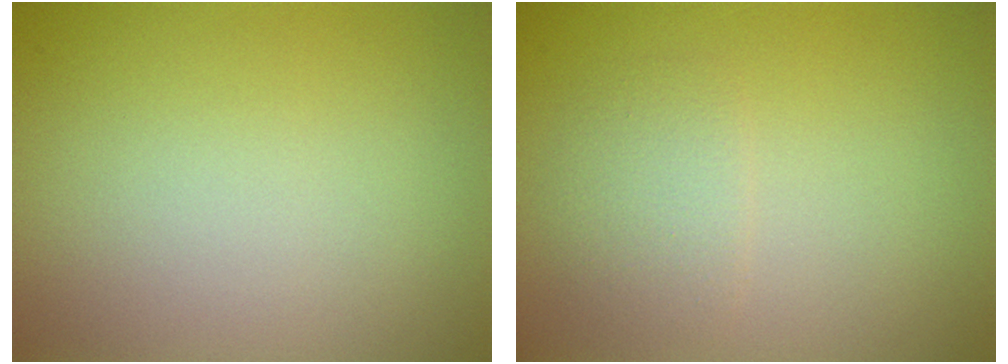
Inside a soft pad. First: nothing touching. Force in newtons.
{"total": 1.8, "press": 1.8, "slide": 0.1}